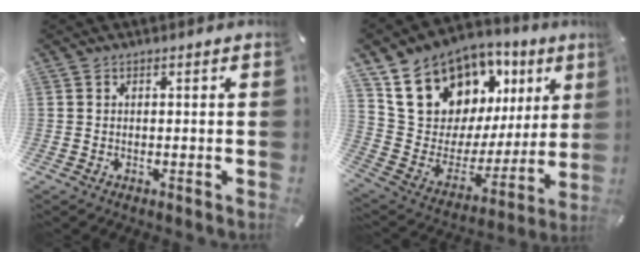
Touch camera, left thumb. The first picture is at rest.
{"total": 17.5, "force": [11.9, 11.3, 6.3], "torque": [-0.114, -0.092, 0.230]}